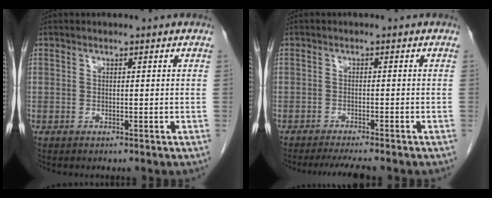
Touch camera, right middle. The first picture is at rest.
{"total": 5.1, "force": [-4.5, 0.0, 2.5], "torque": [-0.034, -0.014, -0.070]}